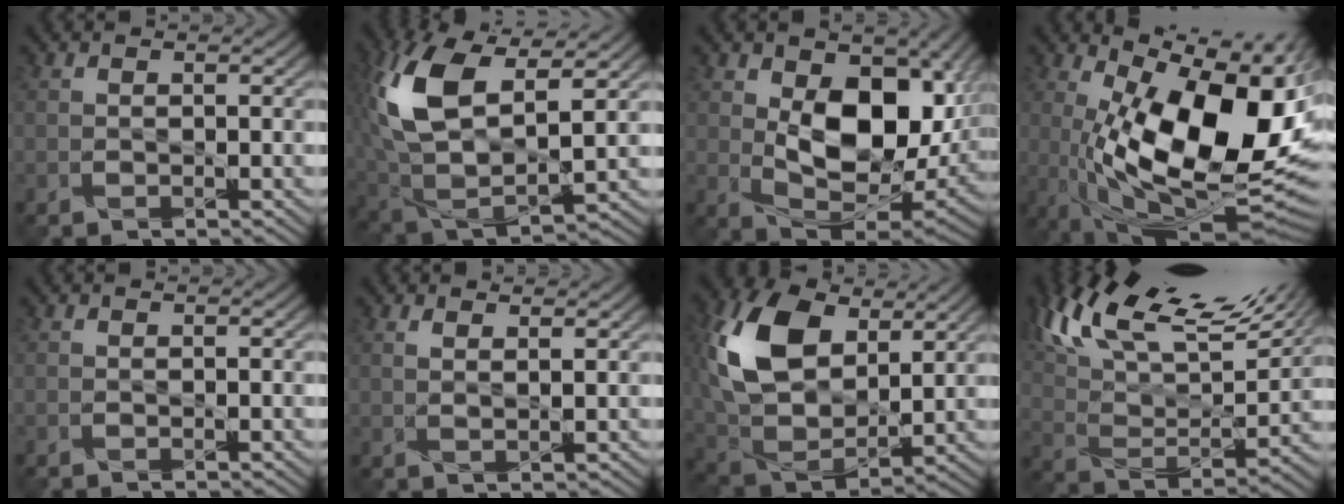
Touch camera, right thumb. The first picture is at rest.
{"total": 15.5, "force": [4.6, 8.3, 12.2], "torque": [-0.305, 0.003, 0.093]}
{"total": 14.4, "force": [2.4, 8.7, 11.2], "torque": [-0.186, -0.012, 0.044]}
{"total": 19.3, "force": [0.3, 8.3, 17.4], "torque": [-0.271, -0.015, 0.005]}
{"total": 0.0}
{"total": 2.2, "force": [1.7, 0.4, 1.3], "torque": [-0.017, -0.004, 0.027]}
{"total": 15.7, "force": [5.5, 9.8, 10.9], "torque": [-0.276, 0.016, 0.106]}
{"total": 19.9, "force": [14.1, 7.0, 12.2], "torque": [-0.274, 0.054, 0.207]}